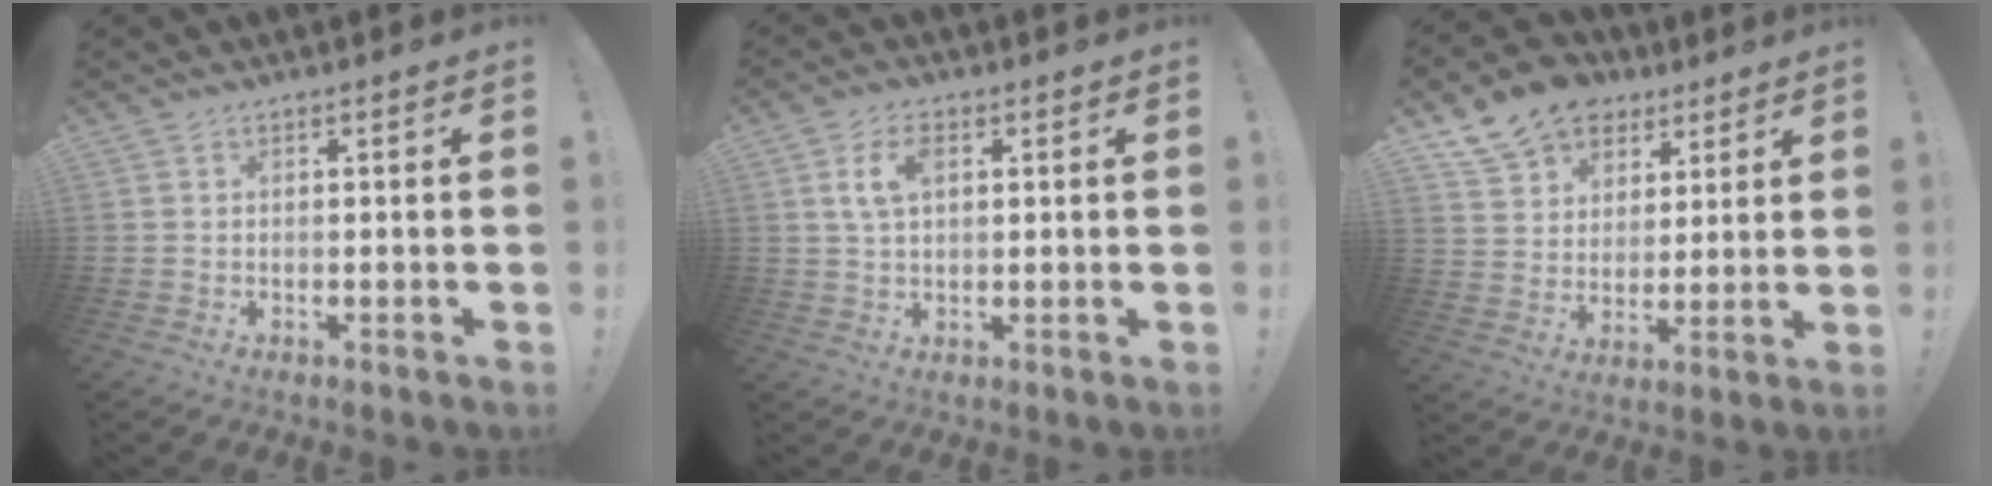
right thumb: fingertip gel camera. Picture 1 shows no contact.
{"total": 6.8, "force": [2.0, 3.9, 5.3], "torque": [-0.094, 0.000, 0.034]}
{"total": 14.4, "force": [9.8, 9.5, 4.6], "torque": [-0.080, -0.060, 0.187]}